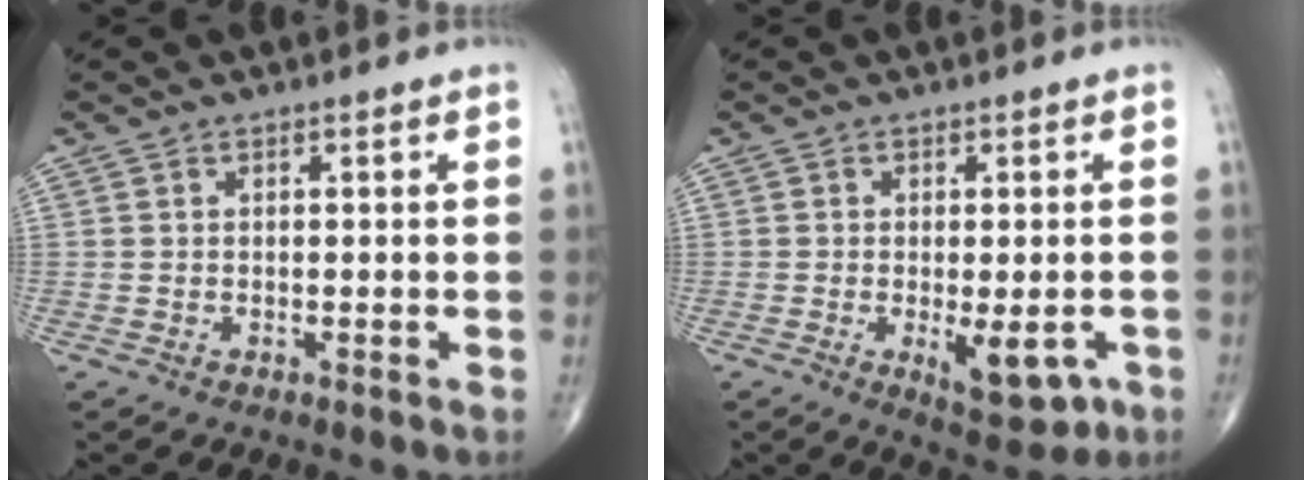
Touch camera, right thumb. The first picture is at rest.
{"total": 8.0, "force": [-2.5, 3.5, 6.8], "torque": [-0.077, -0.009, -0.026]}